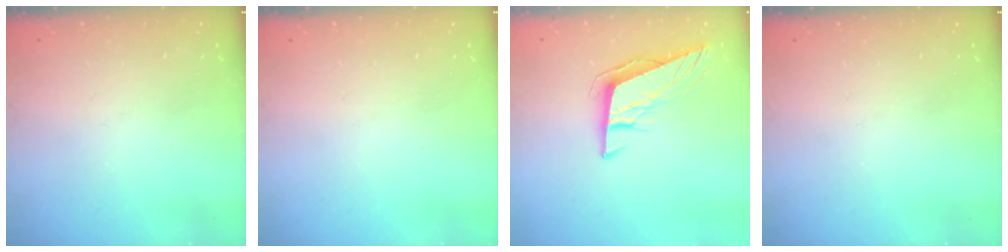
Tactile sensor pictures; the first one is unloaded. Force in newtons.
{"total": 0.0}
{"total": 10.2, "press": 9.6, "slide": 3.5}
{"total": 0.0}